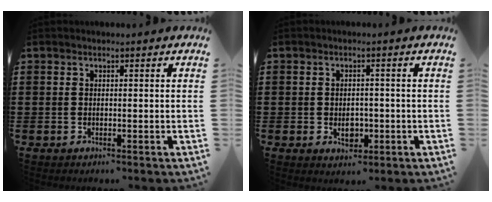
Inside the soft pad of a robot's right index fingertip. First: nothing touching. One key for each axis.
{"total": 3.3, "fx": -0.7, "fy": 2.0, "fz": 2.4, "tx": -0.031, "ty": -0.005, "tz": -0.015}